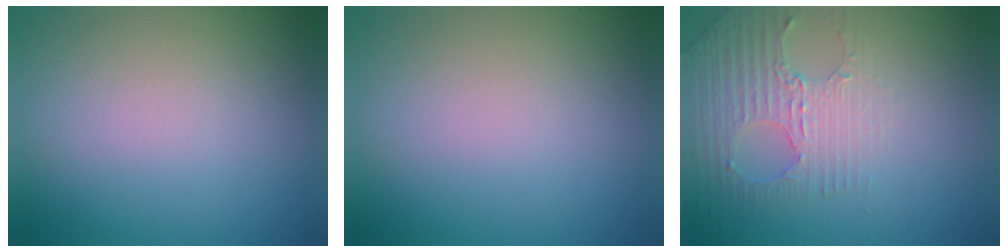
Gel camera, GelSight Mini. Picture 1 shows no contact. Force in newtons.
{"total": 0.0}
{"total": 2.8, "press": 2.7, "slide": 0.9}